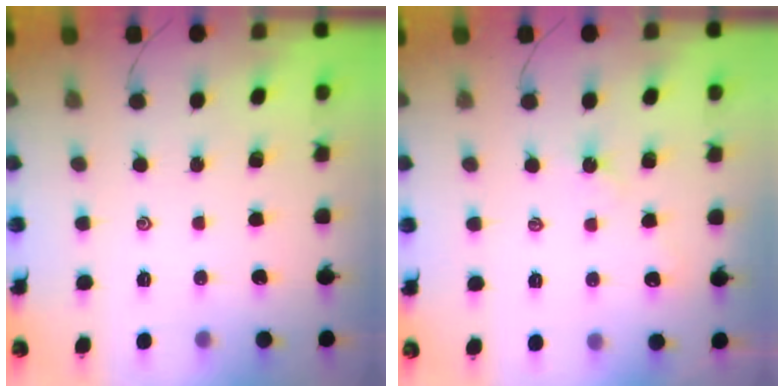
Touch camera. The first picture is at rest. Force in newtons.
{"total": 2.2, "press": 2.1, "slide": 0.4}